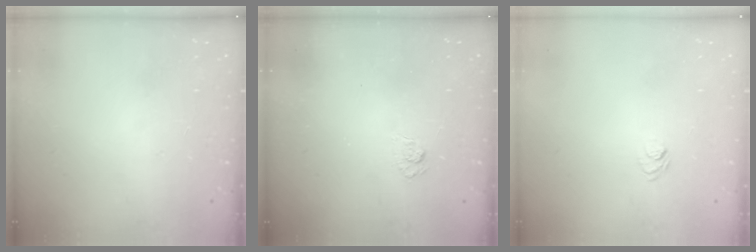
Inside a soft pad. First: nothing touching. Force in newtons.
{"total": 2.5, "press": 2.1, "slide": 1.4}
{"total": 6.0, "press": 5.9, "slide": 1.3}